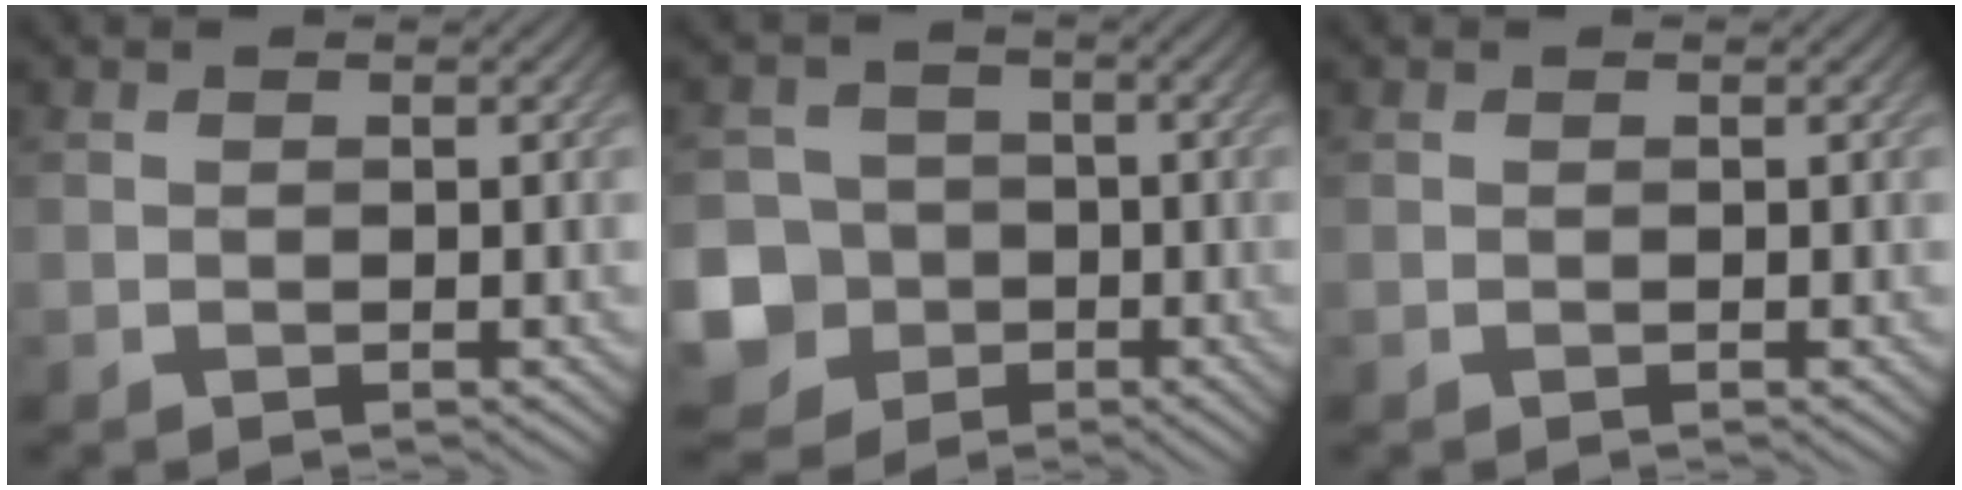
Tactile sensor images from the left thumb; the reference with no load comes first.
{"total": 11.0, "force": [-3.9, 9.9, 3.0], "torque": [-0.107, -0.036, -0.094]}
{"total": 0.0}